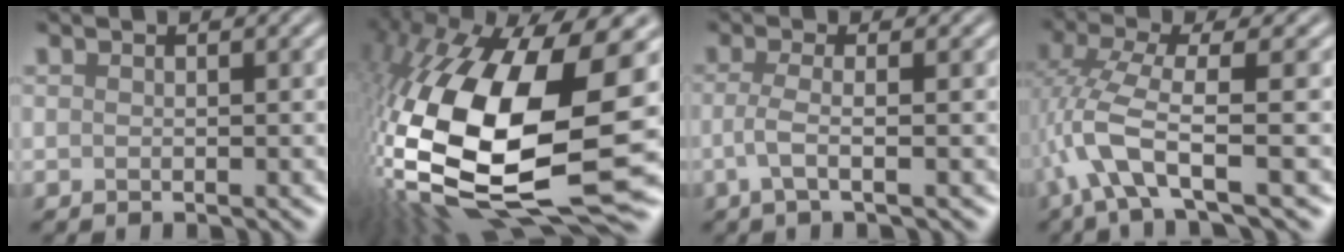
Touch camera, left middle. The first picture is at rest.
{"total": 20.0, "force": [-0.8, 8.0, 18.3], "torque": [-0.384, -0.041, -0.003]}
{"total": 2.1, "force": [-0.6, 0.1, 2.0], "torque": [-0.047, 0.005, -0.016]}
{"total": 5.3, "force": [-1.2, 1.1, 5.1], "torque": [-0.114, 0.008, -0.029]}